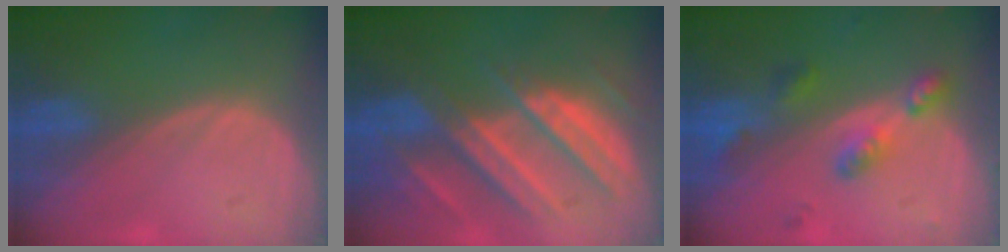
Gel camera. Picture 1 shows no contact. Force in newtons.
{"total": 10.4, "press": 9.2, "slide": 4.9}
{"total": 5.2, "press": 5.1, "slide": 0.7}